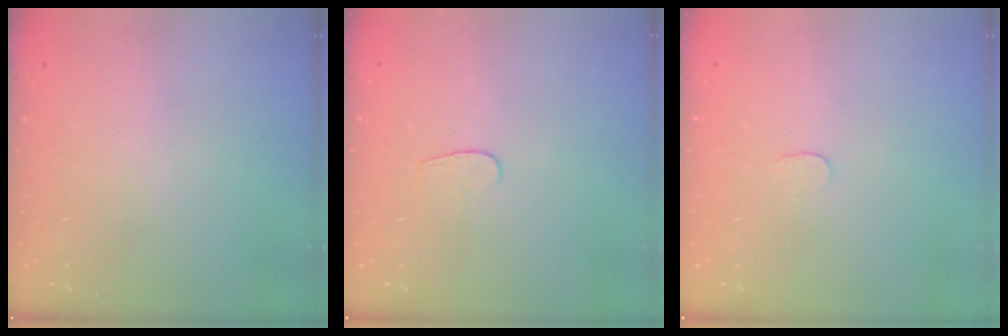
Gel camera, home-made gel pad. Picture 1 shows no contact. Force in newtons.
{"total": 3.6, "press": 3.6, "slide": 0.3}
{"total": 2.6, "press": 2.6, "slide": 0.2}